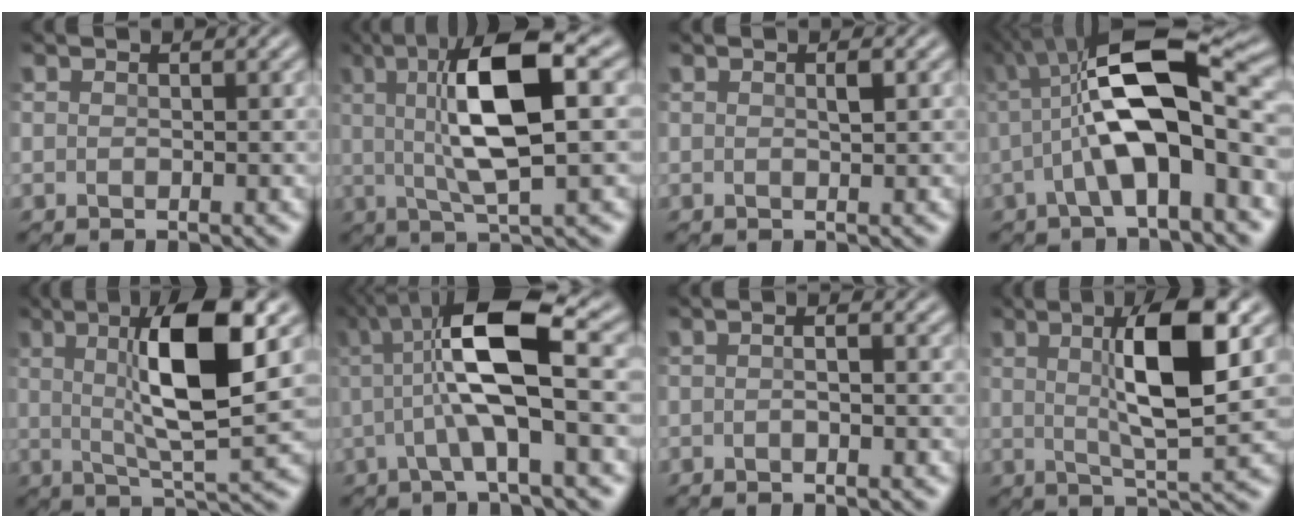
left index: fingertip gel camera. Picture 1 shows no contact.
{"total": 9.4, "force": [1.7, 2.3, 8.9], "torque": [-0.154, 0.013, 0.024]}
{"total": 1.1, "force": [0.2, 0.3, 1.0], "torque": [-0.020, 0.001, 0.006]}
{"total": 11.3, "force": [0.7, 3.8, 10.6], "torque": [-0.177, 0.019, 0.002]}
{"total": 8.7, "force": [2.1, 1.6, 8.4], "torque": [-0.141, 0.004, 0.035]}
{"total": 8.9, "force": [1.2, 2.1, 8.6], "torque": [-0.158, 0.009, 0.014]}
{"total": 1.4, "force": [-0.2, 0.5, 1.3], "torque": [-0.016, 0.001, -0.006]}
{"total": 7.9, "force": [1.9, 1.4, 7.5], "torque": [-0.123, 0.007, 0.030]}